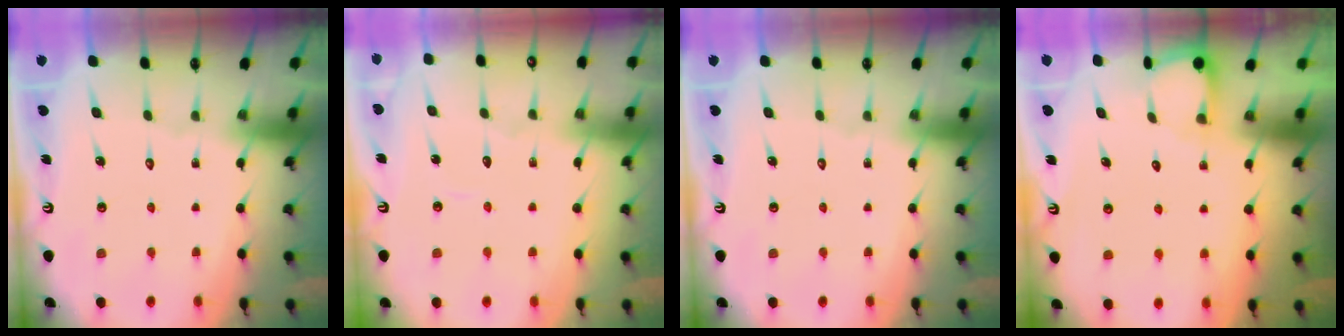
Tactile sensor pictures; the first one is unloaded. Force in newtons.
{"total": 3.4, "press": 3.4, "slide": 0.4}
{"total": 0.0}
{"total": 2.8, "press": 2.8, "slide": 0.1}